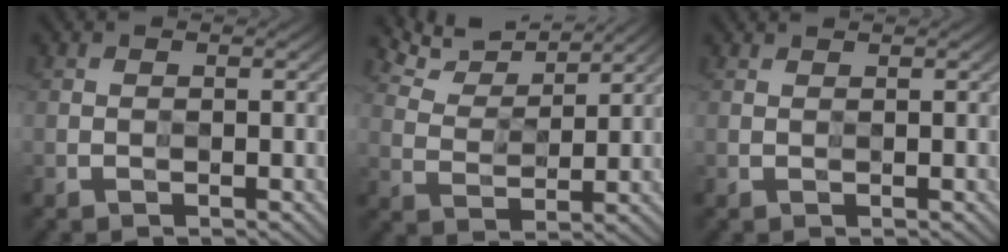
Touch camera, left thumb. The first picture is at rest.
{"total": 6.9, "force": [6.5, 1.5, 1.9], "torque": [-0.055, 0.009, 0.119]}
{"total": 1.0, "force": [0.9, -0.2, 0.0], "torque": [0.003, 0.004, 0.023]}